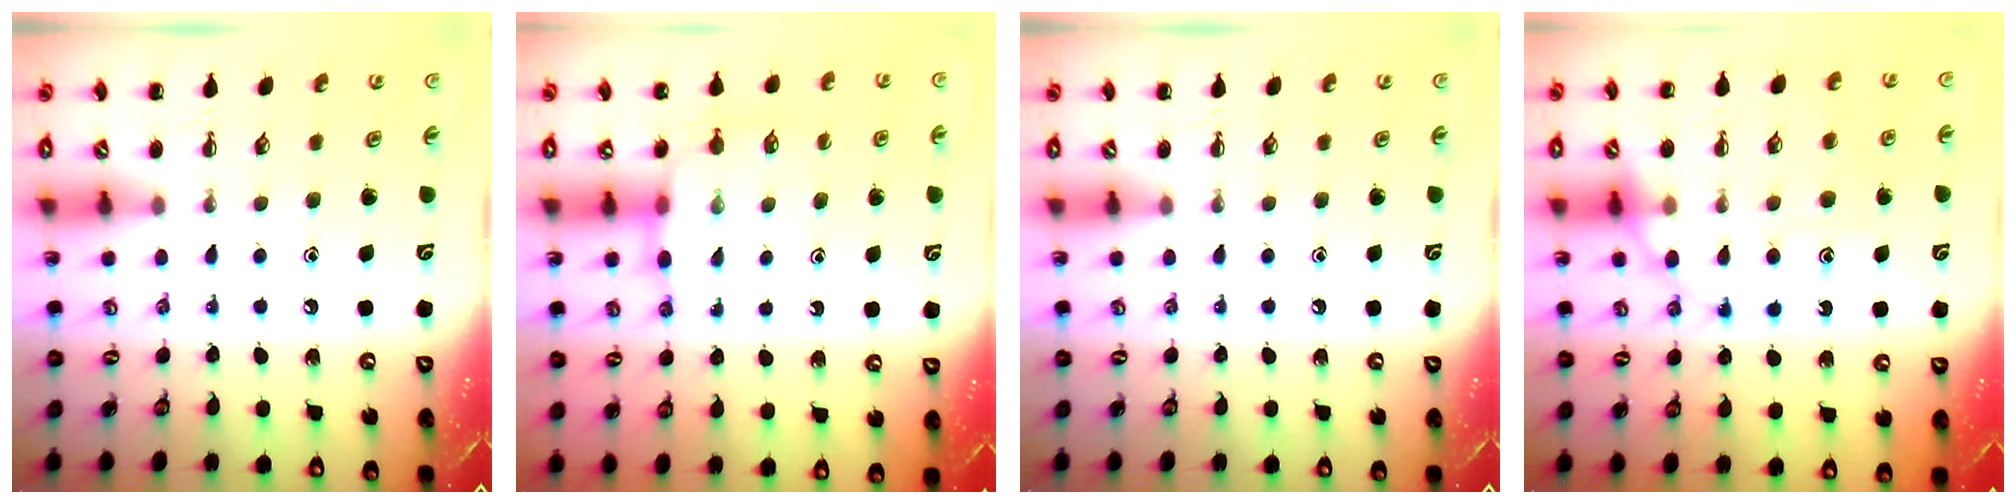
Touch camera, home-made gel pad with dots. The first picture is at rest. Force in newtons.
{"total": 8.1, "press": 8.0, "slide": 1.0}
{"total": 0.0}
{"total": 15.0, "press": 14.9, "slide": 1.3}